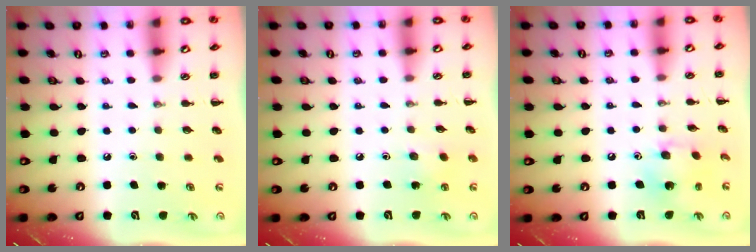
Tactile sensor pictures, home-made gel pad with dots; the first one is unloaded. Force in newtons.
{"total": 3.1, "press": 2.9, "slide": 1.0}
{"total": 6.6, "press": 6.5, "slide": 0.6}